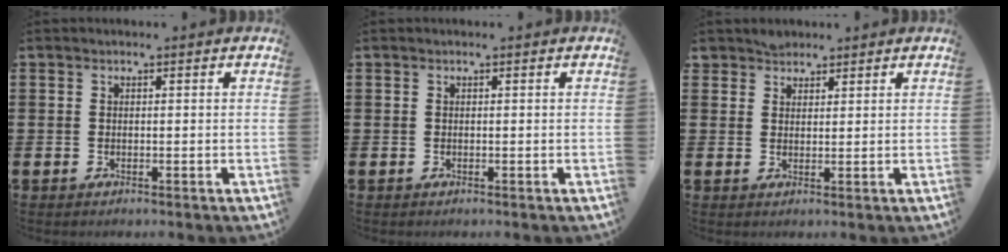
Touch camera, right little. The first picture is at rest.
{"total": 0.0}
{"total": 2.0, "force": [1.9, 0.7, -0.2], "torque": [0.016, -0.003, 0.034]}